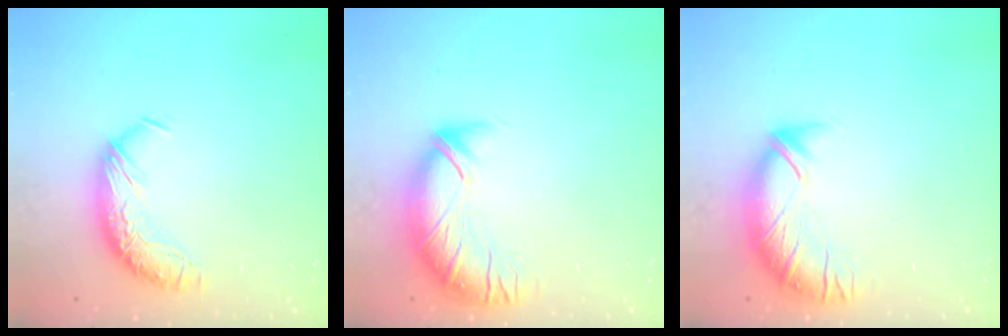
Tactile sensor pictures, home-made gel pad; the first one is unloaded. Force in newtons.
{"total": 2.8, "press": 1.2, "slide": 2.5}
{"total": 3.0, "press": 1.8, "slide": 2.5}